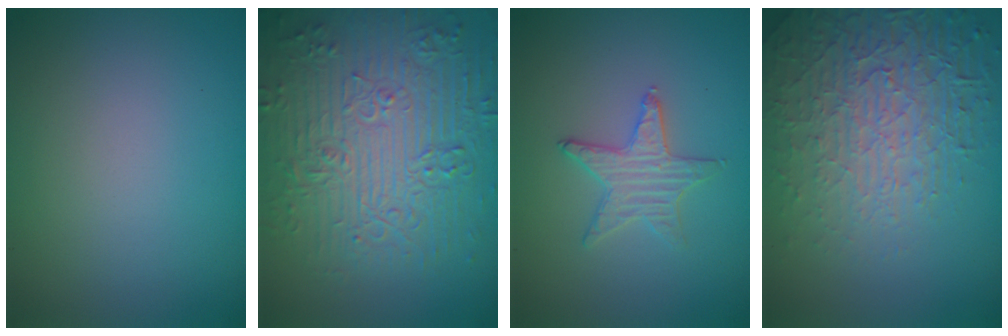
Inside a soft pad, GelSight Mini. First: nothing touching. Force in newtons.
{"total": 9.6, "press": 6.8, "slide": 6.7}
{"total": 1.6, "press": 1.6, "slide": 0.2}
{"total": 7.8, "press": 5.5, "slide": 5.5}